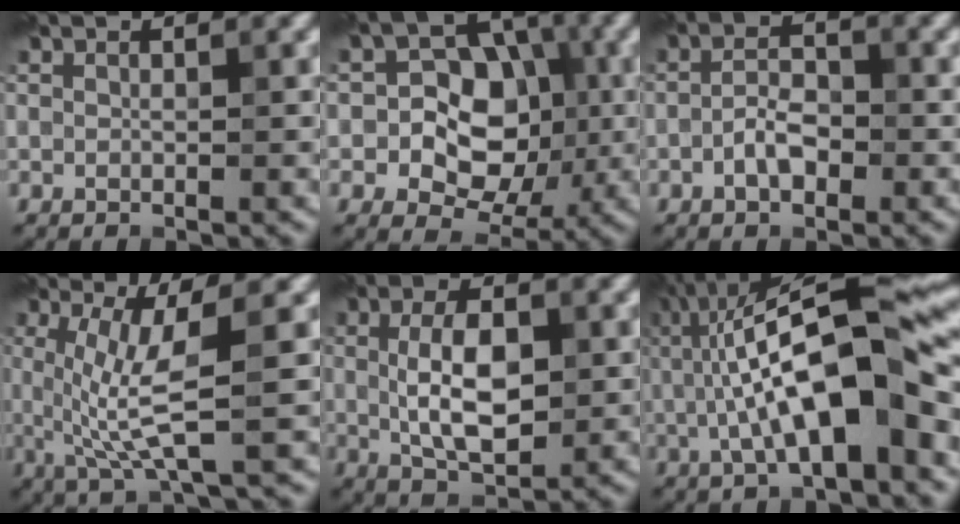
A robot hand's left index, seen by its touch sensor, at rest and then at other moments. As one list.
[{"total": 7.4, "force": [-0.9, 5.7, 4.6], "torque": [-0.045, 0.009, -0.034]}, {"total": 2.6, "force": [-1.3, 1.2, 1.9], "torque": [-0.033, 0.008, -0.029]}, {"total": 5.4, "force": [0.2, 1.0, 5.3], "torque": [-0.109, -0.007, 0.007]}, {"total": 5.7, "force": [0.2, 2.7, 5.0], "torque": [-0.098, 0.001, 0.005]}, {"total": 12.1, "force": [0.0, 3.8, 11.5], "torque": [-0.178, 0.020, -0.009]}]